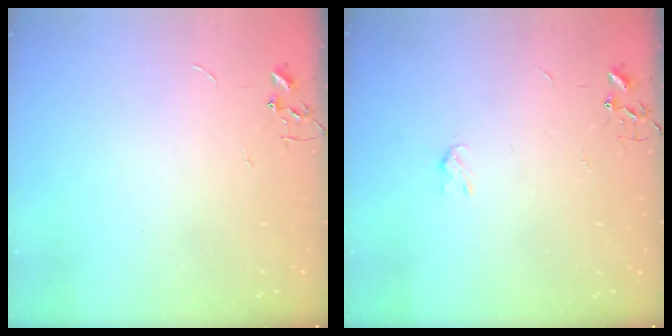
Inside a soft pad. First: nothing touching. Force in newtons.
{"total": 3.2, "press": 3.2, "slide": 0.5}